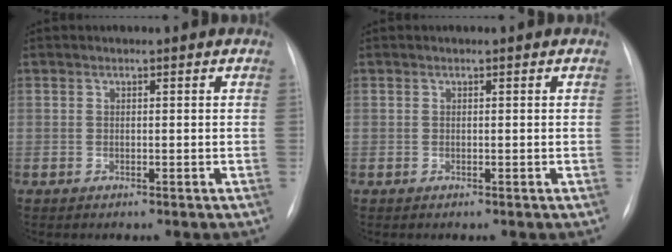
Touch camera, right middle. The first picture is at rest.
{"total": 0.0}